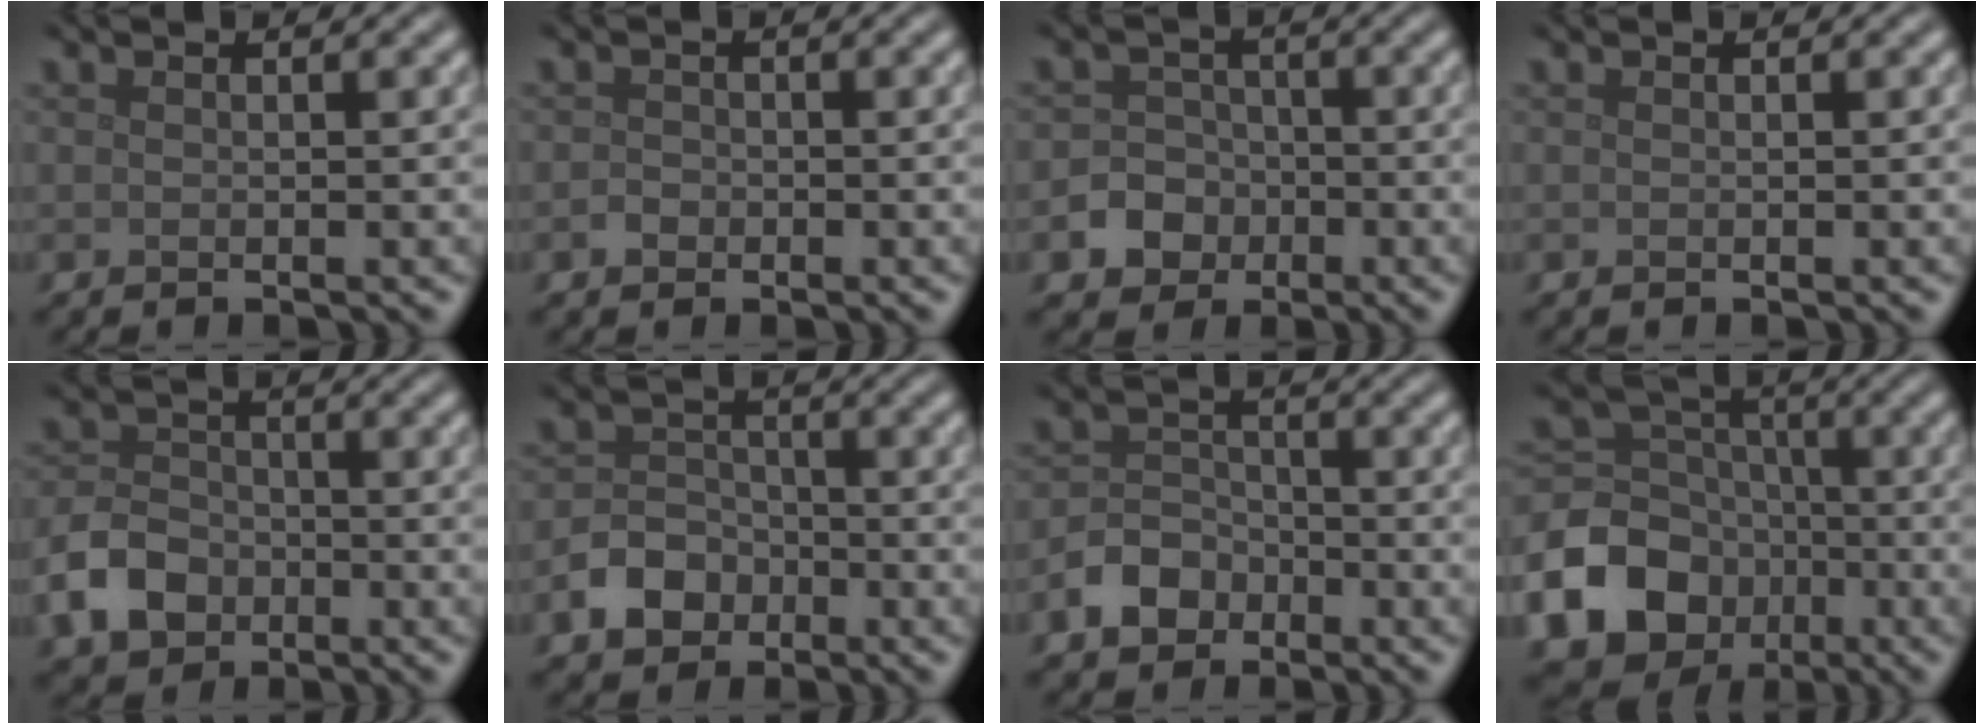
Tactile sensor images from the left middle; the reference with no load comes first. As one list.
[{"total": 0.9, "force": [-0.4, 0.8, 0.3], "torque": [-0.003, -0.001, -0.011]}, {"total": 4.3, "force": [-1.7, 3.8, 1.0], "torque": [0.010, -0.002, -0.048]}, {"total": 0.0}, {"total": 4.8, "force": [-2.2, 3.6, 2.3], "torque": [-0.049, 0.000, -0.048]}, {"total": 3.8, "force": [-2.0, 2.9, 1.5], "torque": [-0.027, 0.002, -0.040]}, {"total": 3.5, "force": [-2.0, 2.6, 1.2], "torque": [-0.022, 0.004, -0.043]}, {"total": 15.0, "force": [-6.3, 12.6, 5.0], "torque": [-0.127, -0.047, -0.128]}]